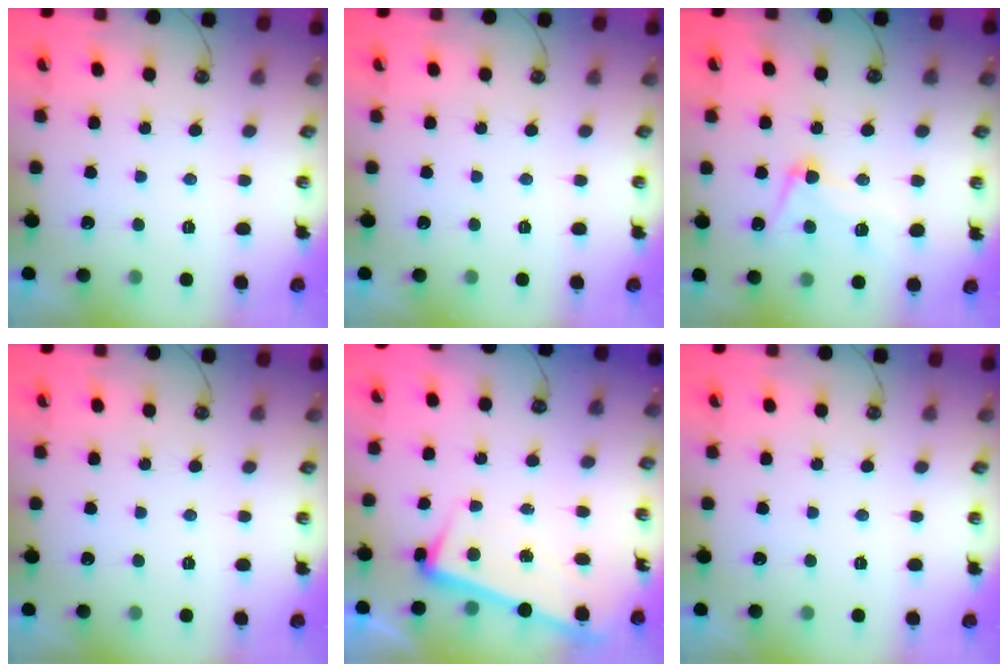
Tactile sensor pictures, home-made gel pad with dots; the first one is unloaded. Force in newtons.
{"total": 0.0}
{"total": 9.4, "press": 9.3, "slide": 0.9}
{"total": 0.0}
{"total": 2.3, "press": 2.2, "slide": 0.7}
{"total": 0.0}